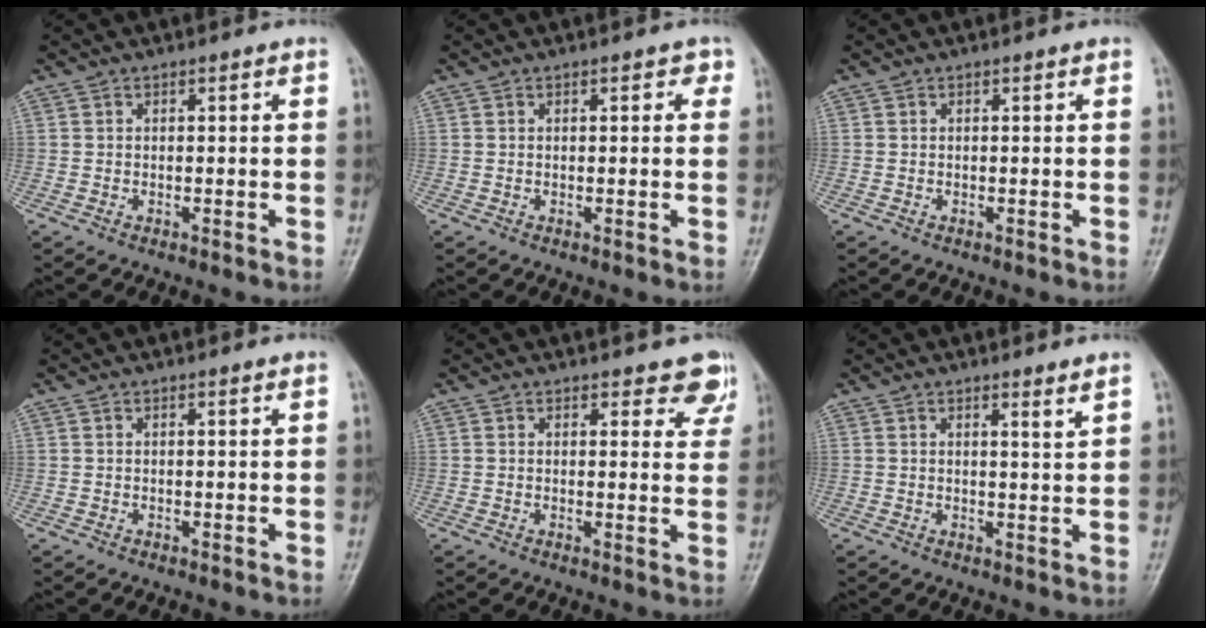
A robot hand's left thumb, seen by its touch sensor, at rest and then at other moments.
{"total": 1.6, "force": [0.6, 1.0, 1.2], "torque": [-0.002, 0.003, 0.004]}
{"total": 0.0}
{"total": 0.5, "force": [0.3, -0.1, 0.4], "torque": [-0.013, -0.003, 0.009]}
{"total": 5.4, "force": [4.3, 2.4, 2.2], "torque": [0.011, -0.023, 0.039]}
{"total": 2.1, "force": [1.5, -0.3, 1.4], "torque": [-0.020, -0.018, 0.025]}